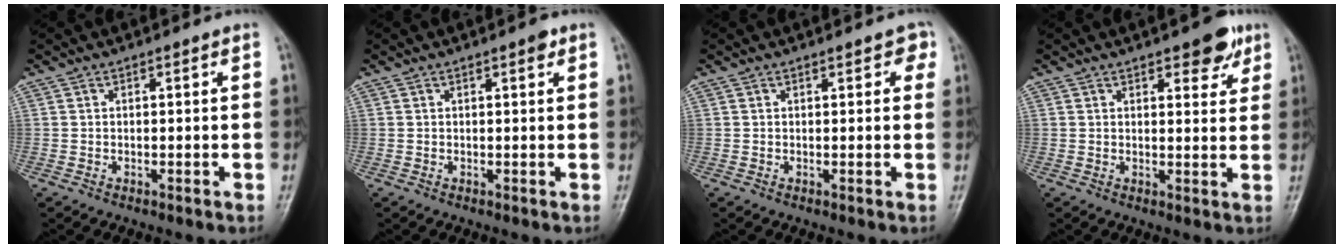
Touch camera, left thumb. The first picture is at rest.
{"total": 1.3, "force": [0.8, 0.4, 0.9], "torque": [-0.011, -0.001, 0.008]}
{"total": 2.2, "force": [1.1, 1.2, 1.5], "torque": [-0.001, 0.000, 0.009]}
{"total": 5.5, "force": [3.4, 2.4, 3.6], "torque": [-0.025, -0.016, 0.040]}